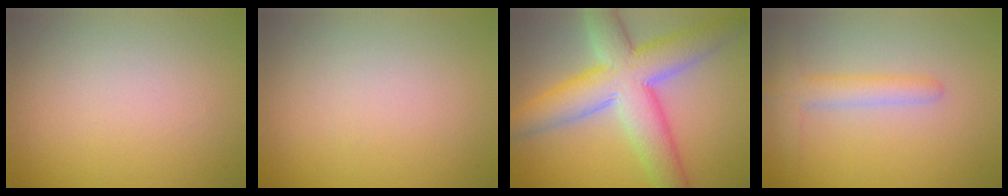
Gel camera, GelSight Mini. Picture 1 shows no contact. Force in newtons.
{"total": 0.0}
{"total": 9.6, "press": 9.6, "slide": 0.4}
{"total": 2.6, "press": 2.6, "slide": 0.1}